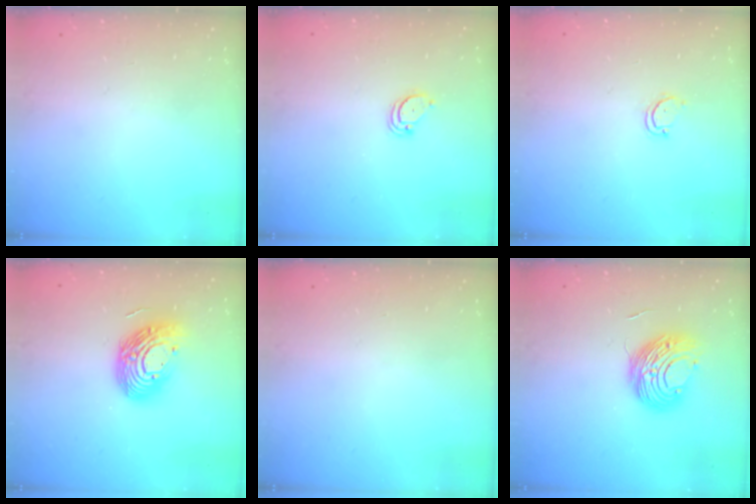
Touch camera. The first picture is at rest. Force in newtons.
{"total": 2.1, "press": 2.1, "slide": 0.1}
{"total": 2.7, "press": 2.7, "slide": 0.3}
{"total": 14.8, "press": 14.8, "slide": 1.0}
{"total": 0.0}
{"total": 9.9, "press": 9.9, "slide": 0.9}